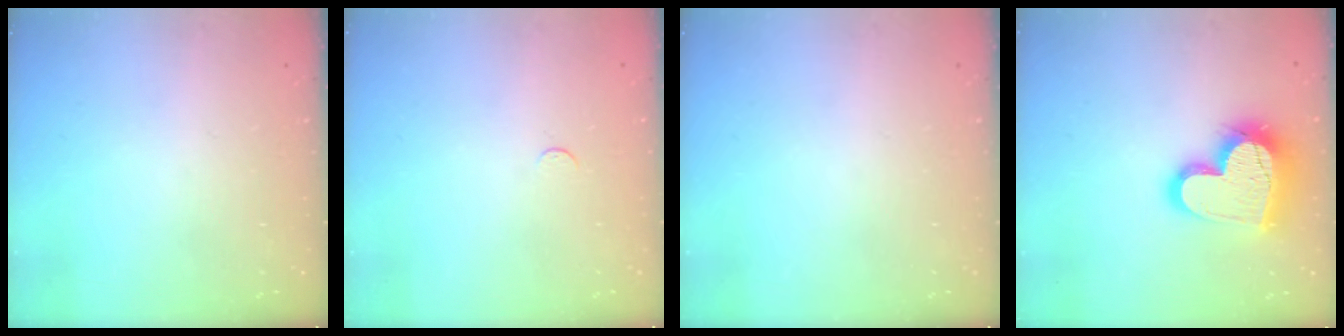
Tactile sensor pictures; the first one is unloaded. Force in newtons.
{"total": 2.4, "press": 2.4, "slide": 0.3}
{"total": 0.0}
{"total": 20.2, "press": 20.1, "slide": 1.6}